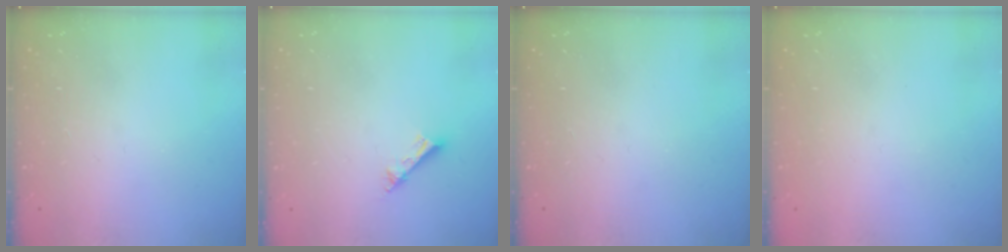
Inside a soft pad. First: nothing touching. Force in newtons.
{"total": 3.2, "press": 3.2, "slide": 0.2}
{"total": 0.0}
{"total": 0.8, "press": 0.7, "slide": 0.3}